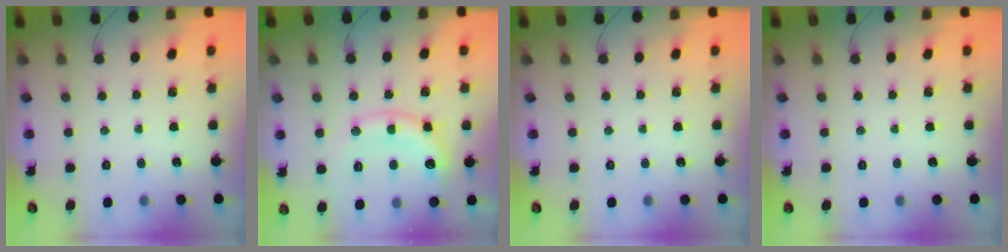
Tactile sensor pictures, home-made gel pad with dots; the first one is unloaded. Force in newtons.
{"total": 13.5, "press": 13.5, "slide": 0.9}
{"total": 0.0}
{"total": 0.0}